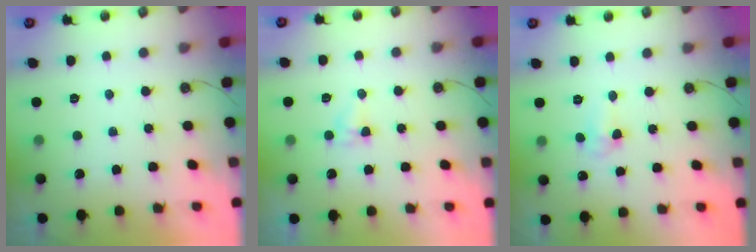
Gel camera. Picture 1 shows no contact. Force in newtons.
{"total": 2.5, "press": 2.5, "slide": 0.3}
{"total": 2.8, "press": 2.6, "slide": 0.9}